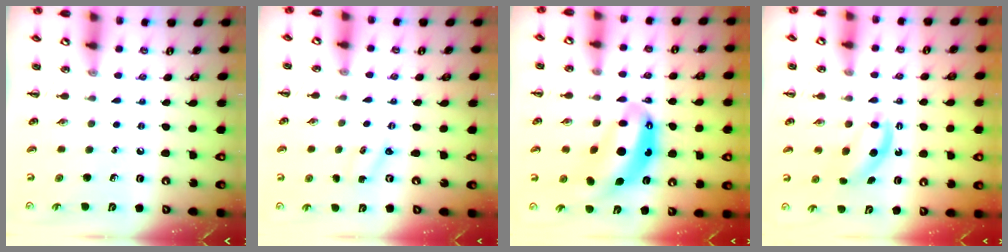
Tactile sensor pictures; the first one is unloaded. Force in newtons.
{"total": 1.3, "press": 1.2, "slide": 0.3}
{"total": 12.8, "press": 12.4, "slide": 3.2}
{"total": 5.3, "press": 5.2, "slide": 1.1}